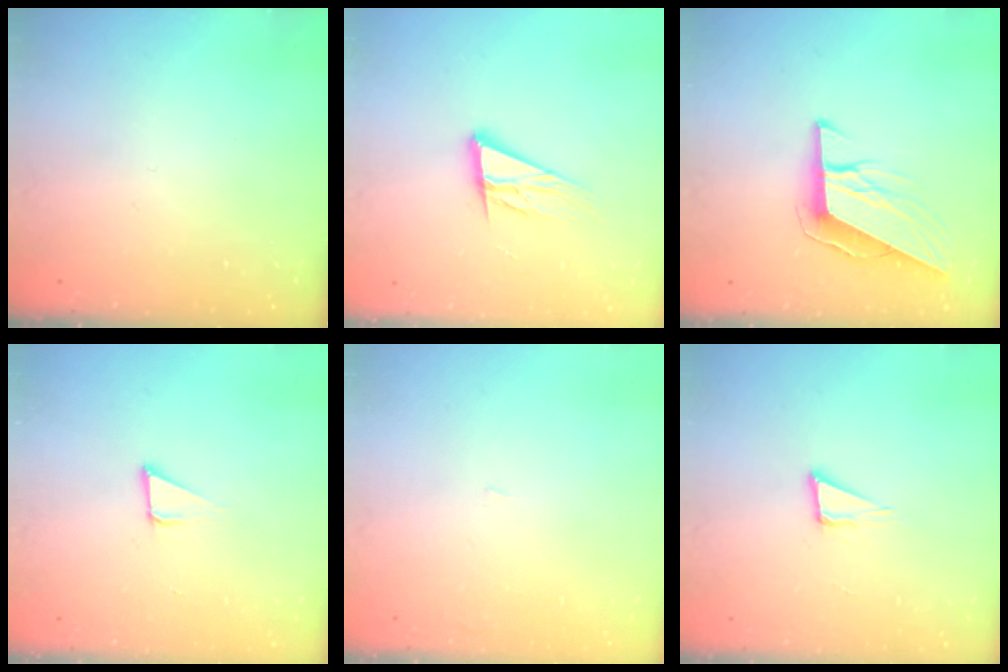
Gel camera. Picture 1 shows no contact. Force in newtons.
{"total": 13.6, "press": 13.1, "slide": 3.6}
{"total": 10.7, "press": 10.2, "slide": 3.3}
{"total": 3.7, "press": 3.1, "slide": 2.1}
{"total": 0.9, "press": 0.9, "slide": 0.0}
{"total": 4.3, "press": 3.1, "slide": 3.0}